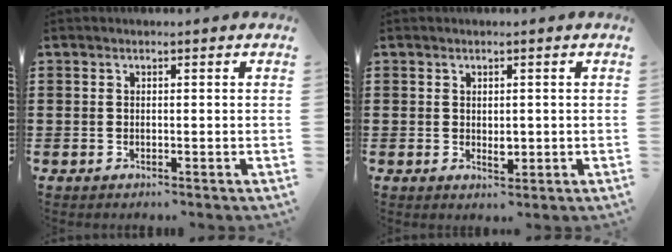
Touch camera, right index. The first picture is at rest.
{"total": 1.9, "force": [0.1, 1.1, 1.6], "torque": [-0.022, 0.000, -0.001]}